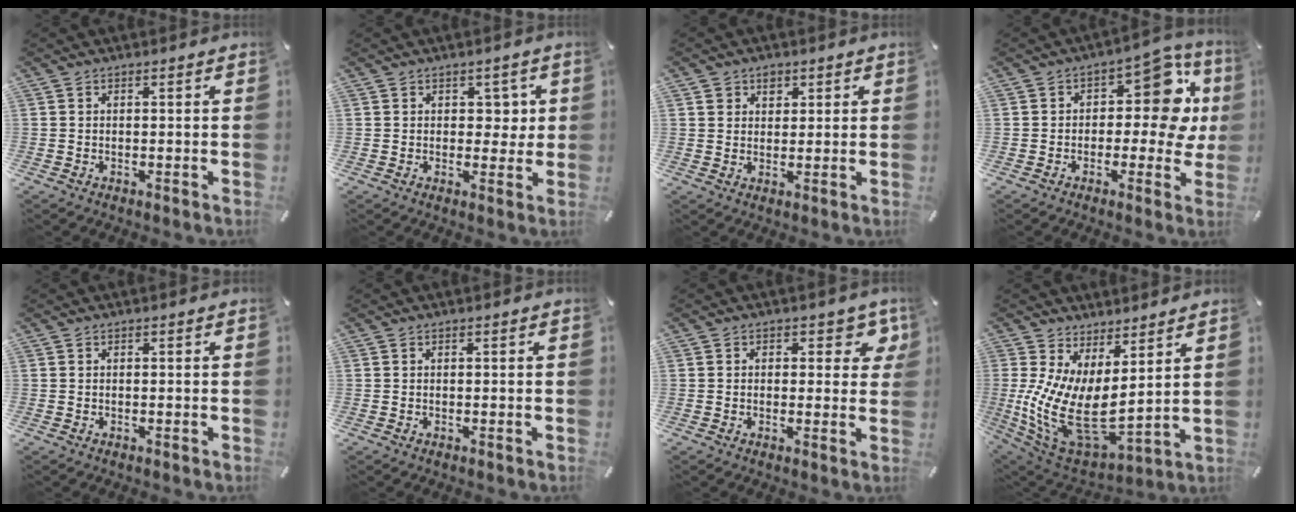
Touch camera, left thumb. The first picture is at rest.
{"total": 4.2, "force": [1.3, 3.3, 2.1], "torque": [-0.009, -0.008, 0.014]}
{"total": 3.3, "force": [1.6, 2.9, 0.5], "torque": [0.006, -0.004, 0.024]}
{"total": 12.6, "force": [2.8, 7.1, 10.1], "torque": [-0.117, -0.023, 0.044]}
{"total": 0.0}
{"total": 0.0}
{"total": 5.2, "force": [2.2, 3.3, 3.4], "torque": [-0.017, -0.009, 0.029]}
{"total": 13.5, "force": [0.7, 7.0, 11.6], "torque": [-0.252, -0.046, 0.022]}